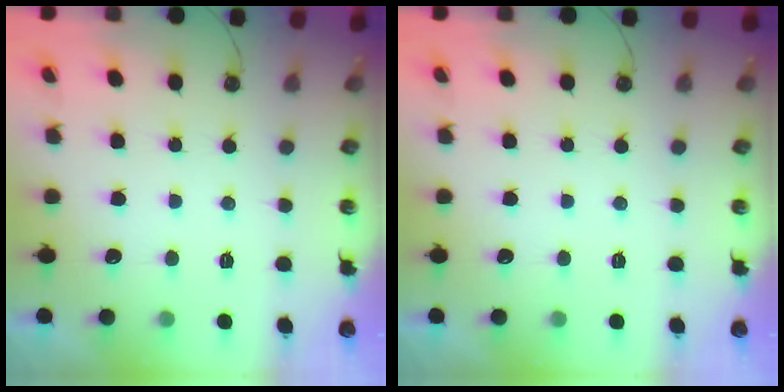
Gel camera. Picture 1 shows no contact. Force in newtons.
{"total": 0.0}